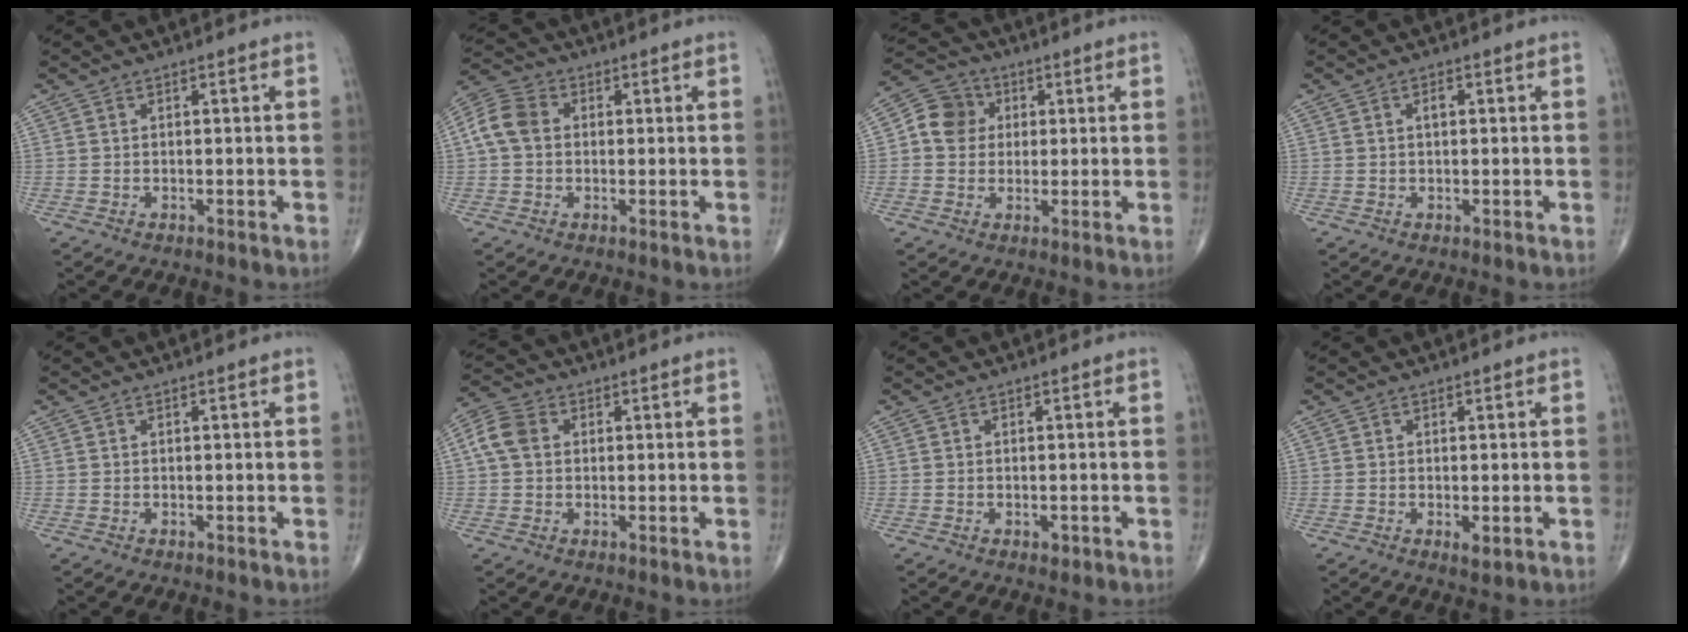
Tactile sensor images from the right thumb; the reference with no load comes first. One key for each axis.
{"total": 7.0, "fx": 0.5, "fy": 5.5, "fz": 4.4, "tx": -0.085, "ty": 0.021, "tz": 0.000}
{"total": 7.5, "fx": 1.1, "fy": 6.9, "fz": 2.7, "tx": -0.028, "ty": 0.012, "tz": 0.007}
{"total": 1.6, "fx": 0.4, "fy": 0.8, "fz": 1.3, "tx": -0.023, "ty": 0.001, "tz": 0.005}
{"total": 0.0}
{"total": 5.9, "fx": 1.0, "fy": 4.5, "fz": 3.6, "tx": -0.077, "ty": 0.017, "tz": 0.012}
{"total": 1.7, "fx": -0.7, "fy": 0.9, "fz": 1.3, "tx": -0.018, "ty": -0.001, "tz": -0.008}
{"total": 2.0, "fx": -0.5, "fy": 0.8, "fz": 1.8, "tx": -0.031, "ty": -0.006, "tz": -0.006}